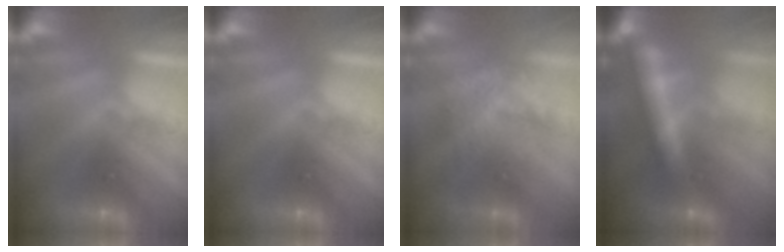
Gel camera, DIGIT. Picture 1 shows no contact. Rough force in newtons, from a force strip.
{"total": 0.0}
{"total": 2.3}
{"total": 6.1}